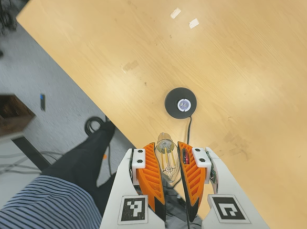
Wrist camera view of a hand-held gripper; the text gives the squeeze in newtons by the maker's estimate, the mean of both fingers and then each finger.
{"total": 20.7, "left": 24.3, "right": 17.1}